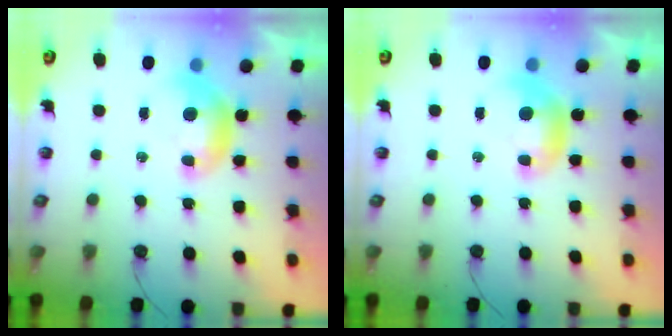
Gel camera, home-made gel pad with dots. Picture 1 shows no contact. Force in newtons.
{"total": 0.0}